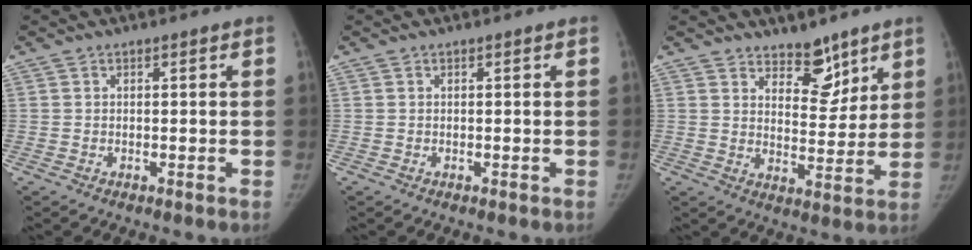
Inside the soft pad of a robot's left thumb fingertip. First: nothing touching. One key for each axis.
{"total": 0.0}
{"total": 8.1, "fx": 6.1, "fy": 4.0, "fz": 3.6, "tx": -0.013, "ty": -0.047, "tz": 0.098}